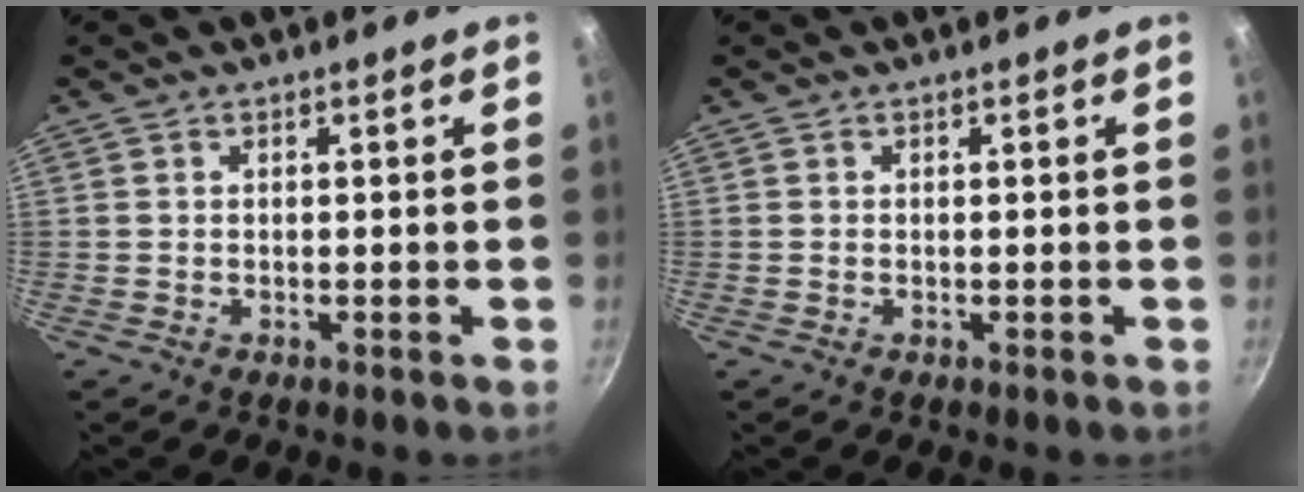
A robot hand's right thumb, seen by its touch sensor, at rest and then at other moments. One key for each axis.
{"total": 0.0}